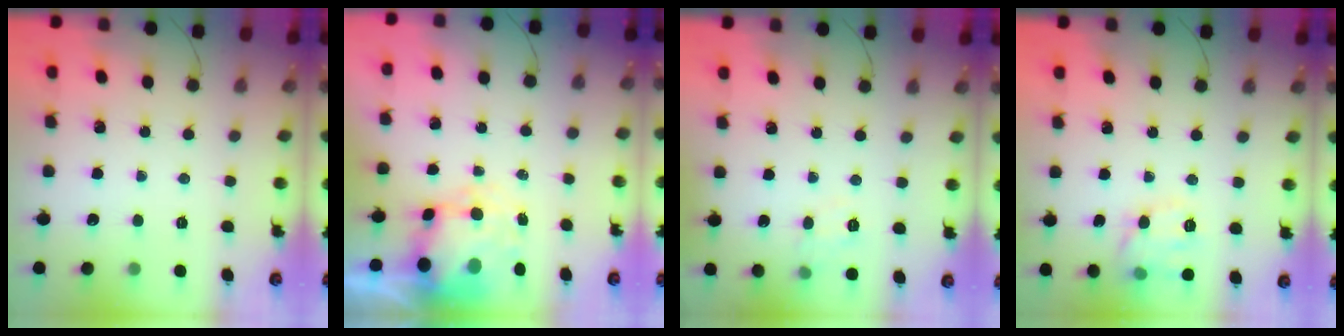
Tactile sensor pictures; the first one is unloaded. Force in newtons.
{"total": 8.4, "press": 8.1, "slide": 1.9}
{"total": 5.0, "press": 4.7, "slide": 1.6}
{"total": 11.5, "press": 11.4, "slide": 0.7}